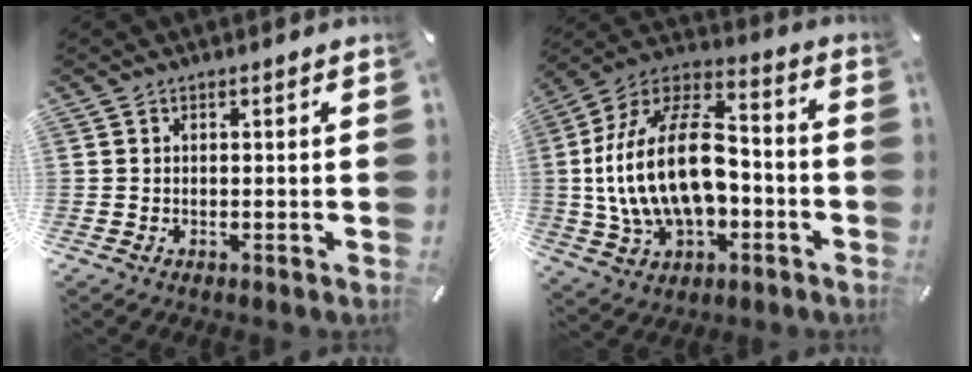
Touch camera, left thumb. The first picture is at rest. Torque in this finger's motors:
{"motor_torque": [1.37, 2.46, 2.77, 0.00, 0.43]}